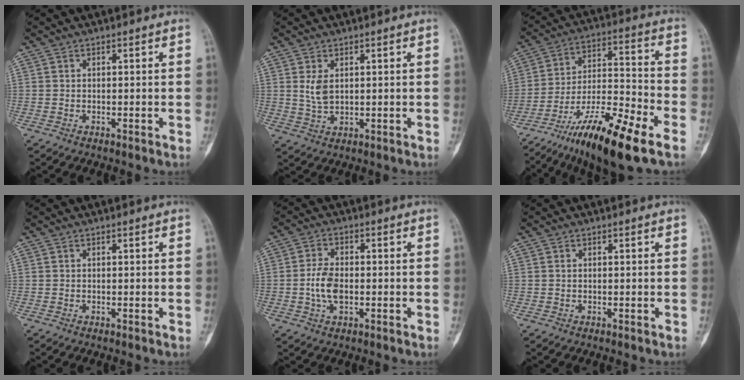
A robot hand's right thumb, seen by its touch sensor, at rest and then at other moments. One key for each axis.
{"total": 3.8, "fx": 1.0, "fy": 2.2, "fz": 2.9, "tx": -0.057, "ty": -0.007, "tz": 0.029}
{"total": 19.2, "fx": -12.2, "fy": 3.1, "fz": 14.5, "tx": -0.273, "ty": 0.053, "tz": -0.211}
{"total": 0.0}
{"total": 6.0, "fx": -0.9, "fy": 3.4, "fz": 4.8, "tx": -0.094, "ty": 0.006, "tz": -0.021}
{"total": 0.0}